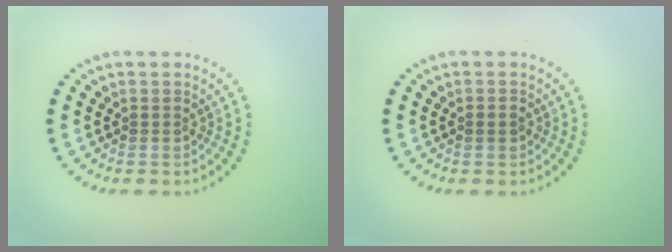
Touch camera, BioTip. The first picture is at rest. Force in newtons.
{"total": 0.9, "press": 0.8, "slide": 0.3}